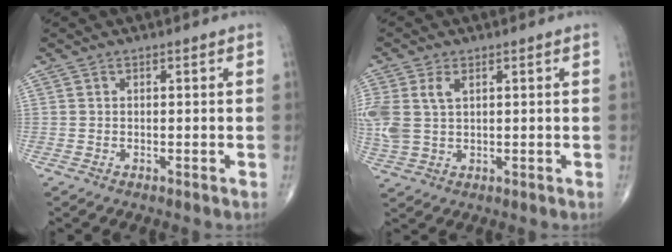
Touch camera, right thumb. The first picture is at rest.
{"total": 8.0, "force": [2.1, 4.9, 6.0], "torque": [-0.154, 0.009, 0.051]}